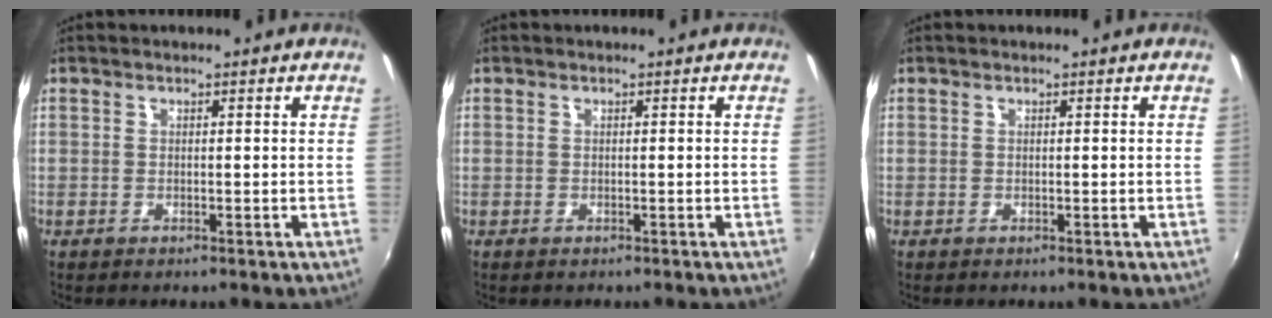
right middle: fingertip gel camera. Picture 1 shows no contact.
{"total": 0.0}
{"total": 0.0}